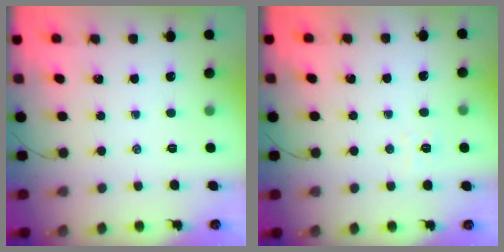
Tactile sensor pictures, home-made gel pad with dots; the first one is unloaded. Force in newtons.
{"total": 2.4, "press": 2.3, "slide": 0.8}